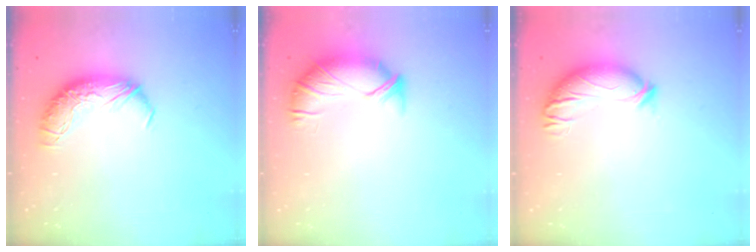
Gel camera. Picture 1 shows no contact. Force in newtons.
{"total": 2.5, "press": 1.9, "slide": 1.7}
{"total": 3.5, "press": 3.2, "slide": 1.3}